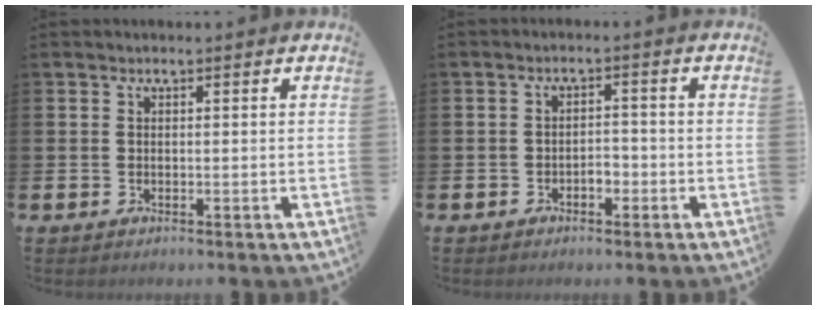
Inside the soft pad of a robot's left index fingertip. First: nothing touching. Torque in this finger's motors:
{"motor_torque": [0.02, 0.15, 0.03, 0.04]}